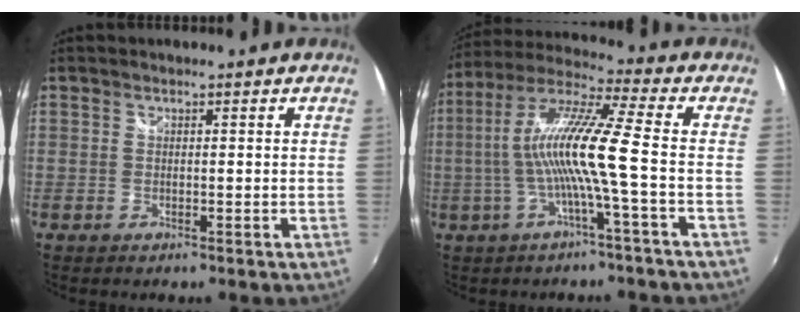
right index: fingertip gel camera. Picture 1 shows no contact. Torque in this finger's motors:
{"motor_torque": [1.47, -0.31, 0.98, 0.21]}